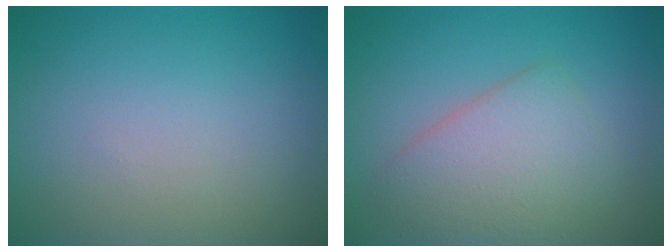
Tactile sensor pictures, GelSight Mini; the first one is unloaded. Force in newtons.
{"total": 4.4, "press": 4.4, "slide": 0.1}